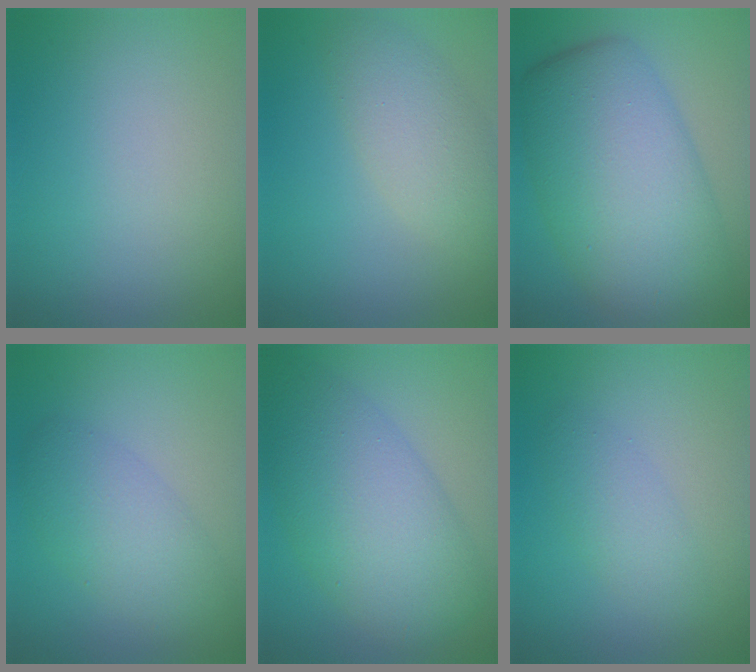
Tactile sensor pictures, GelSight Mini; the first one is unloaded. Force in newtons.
{"total": 4.1, "press": 4.1, "slide": 0.3}
{"total": 11.9, "press": 11.9, "slide": 0.4}
{"total": 4.4, "press": 4.4, "slide": 0.1}
{"total": 8.9, "press": 8.9, "slide": 0.0}
{"total": 2.3, "press": 2.3, "slide": 0.2}